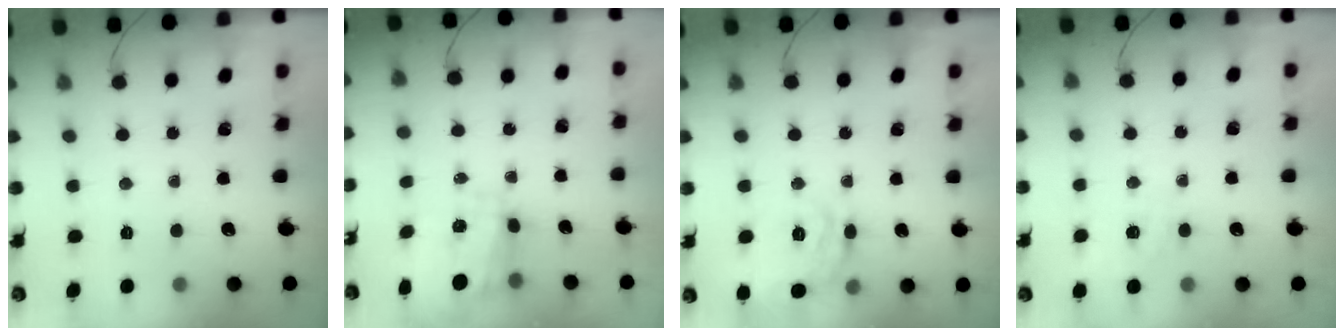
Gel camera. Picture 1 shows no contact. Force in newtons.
{"total": 3.4, "press": 3.2, "slide": 1.2}
{"total": 12.4, "press": 12.2, "slide": 1.9}
{"total": 1.4, "press": 0.4, "slide": 1.4}